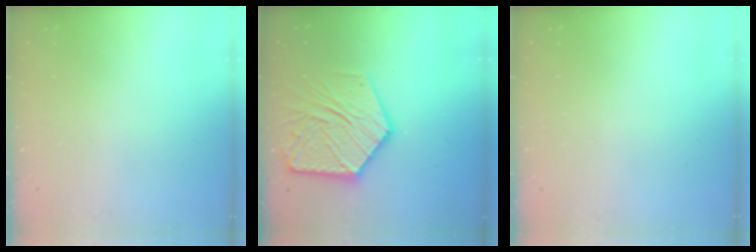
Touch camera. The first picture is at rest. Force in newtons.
{"total": 17.0, "press": 16.9, "slide": 1.6}
{"total": 0.0}